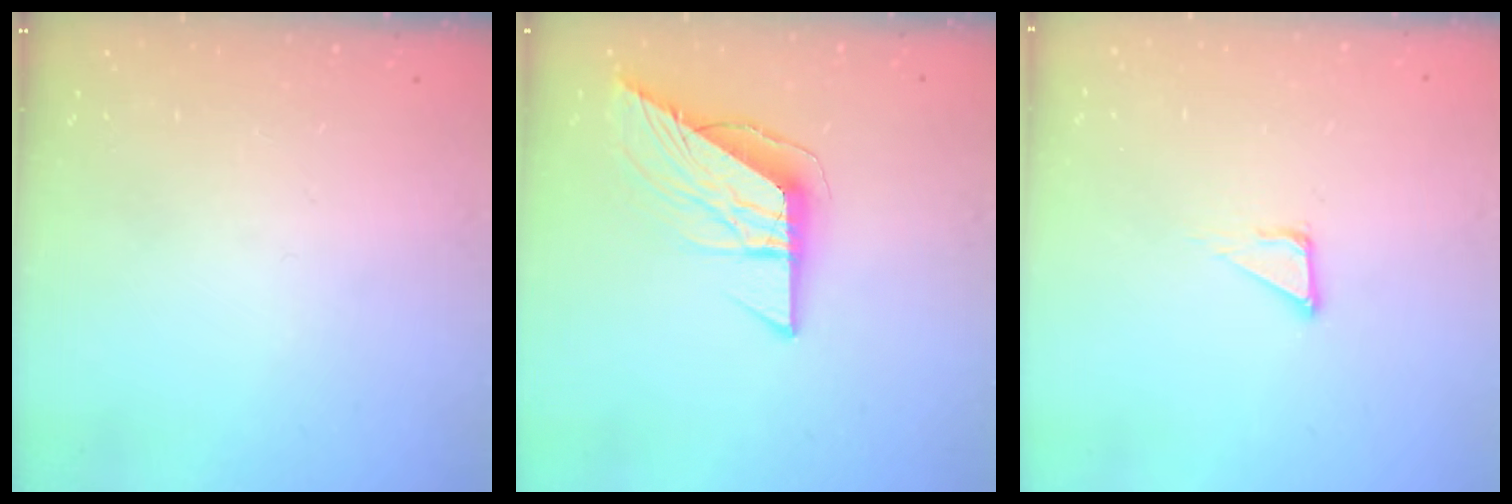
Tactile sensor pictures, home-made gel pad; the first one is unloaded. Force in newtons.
{"total": 10.6, "press": 10.5, "slide": 1.1}
{"total": 3.5, "press": 3.5, "slide": 0.2}